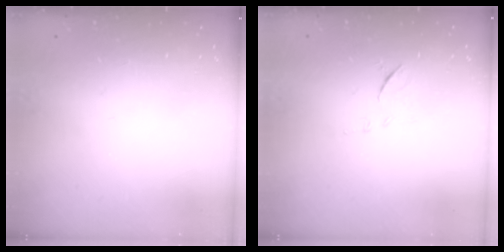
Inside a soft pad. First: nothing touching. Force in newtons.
{"total": 8.2, "press": 8.2, "slide": 0.2}